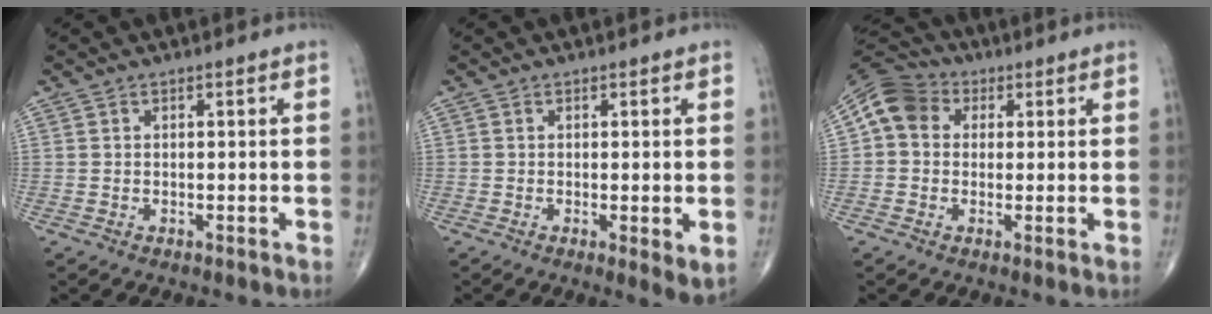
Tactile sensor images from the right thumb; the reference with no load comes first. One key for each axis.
{"total": 3.3, "fx": -0.4, "fy": 0.8, "fz": 3.2, "tx": -0.054, "ty": -0.015, "tz": -0.008}
{"total": 8.7, "fx": 1.7, "fy": 7.4, "fz": 4.3, "tx": -0.065, "ty": 0.020, "tz": 0.015}